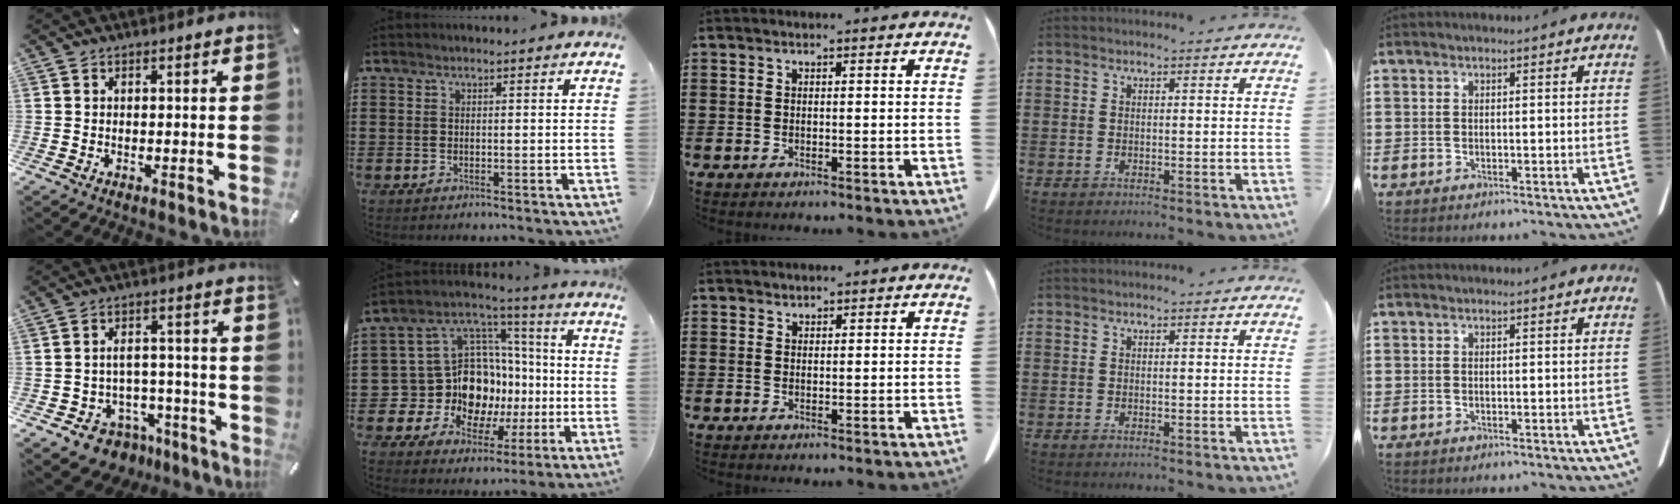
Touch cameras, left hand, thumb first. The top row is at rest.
{"thumb": {"total": 6.9, "force": [-3.4, 5.8, 1.7], "torque": [-0.022, 0.023, -0.056]}, "index": {"total": 13.6, "force": [-2.8, 12.5, 4.7], "torque": [-0.125, -0.012, -0.032]}, "middle": {"total": 0.9, "force": [0.9, 0.3, -0.1], "torque": [-0.002, -0.001, 0.018]}}